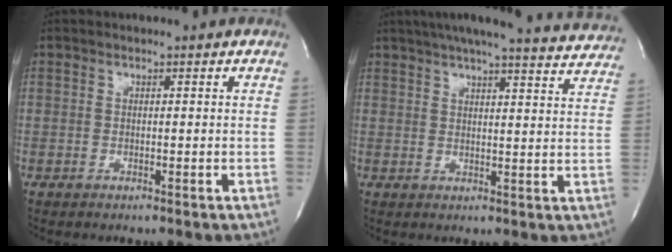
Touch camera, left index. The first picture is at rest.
{"total": 23.5, "force": [21.5, 2.2, 9.2], "torque": [-0.143, -0.022, 0.255]}